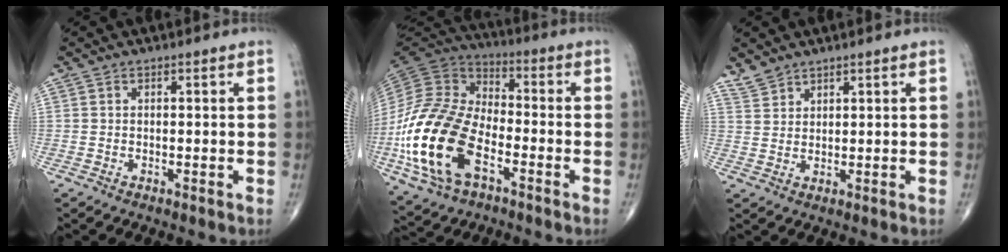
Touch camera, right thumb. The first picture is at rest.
{"total": 22.2, "force": [-7.2, 12.4, 16.9], "torque": [-0.348, 0.027, -0.134]}
{"total": 2.8, "force": [2.6, 1.0, 0.3], "torque": [-0.003, -0.006, 0.054]}